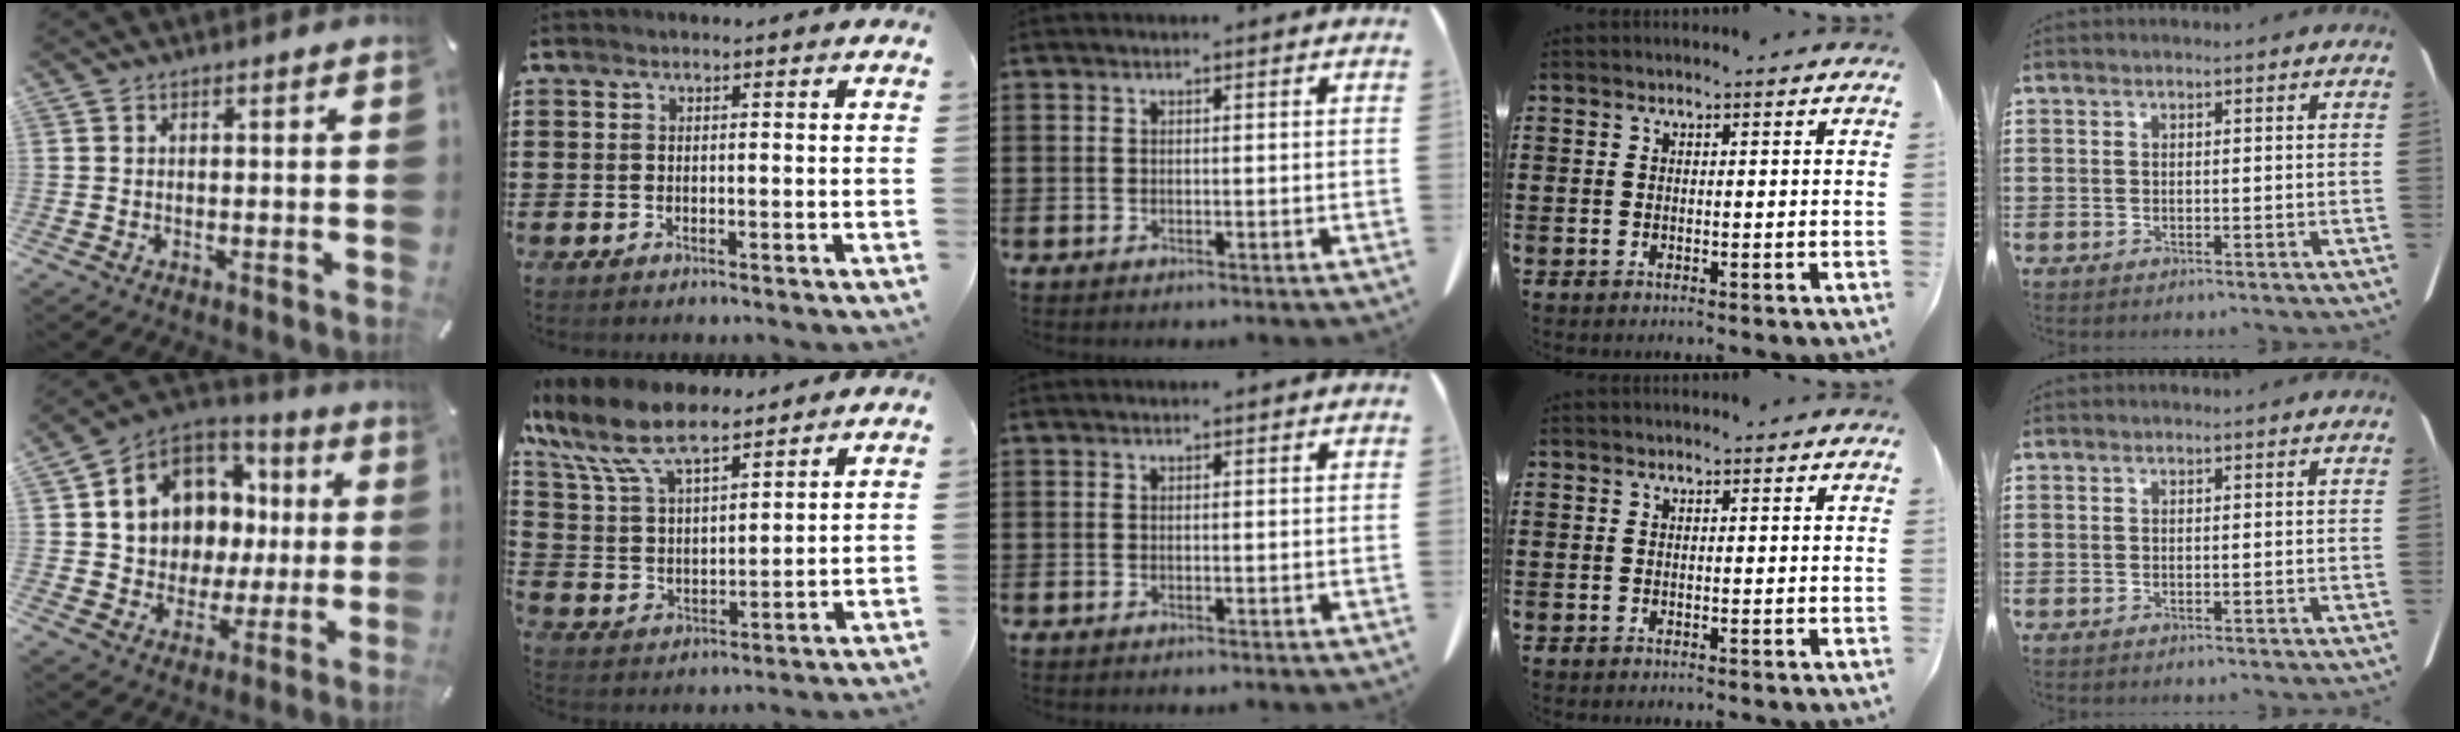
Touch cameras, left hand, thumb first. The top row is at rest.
{"thumb": {"total": 11.5, "force": [3.3, 10.3, 3.9], "torque": [-0.085, -0.036, 0.076]}, "index": {"total": 11.1, "force": [8.4, 3.9, 6.2], "torque": [-0.156, -0.027, 0.149]}}